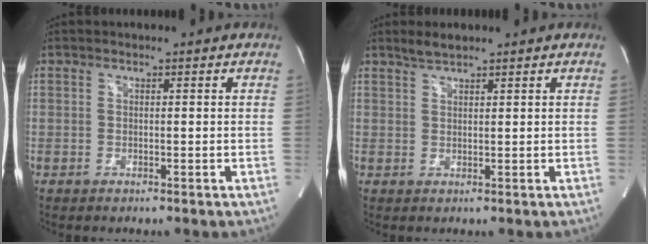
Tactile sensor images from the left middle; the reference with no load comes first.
{"total": 2.1, "force": [1.9, 0.2, 0.9], "torque": [-0.023, 0.006, 0.038]}